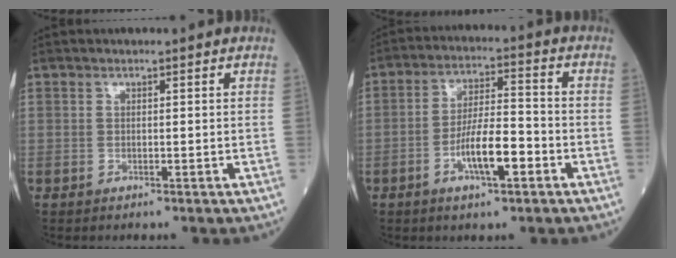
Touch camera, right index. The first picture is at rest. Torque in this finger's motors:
{"motor_torque": [0.39, -0.12, 0.43, 0.13]}